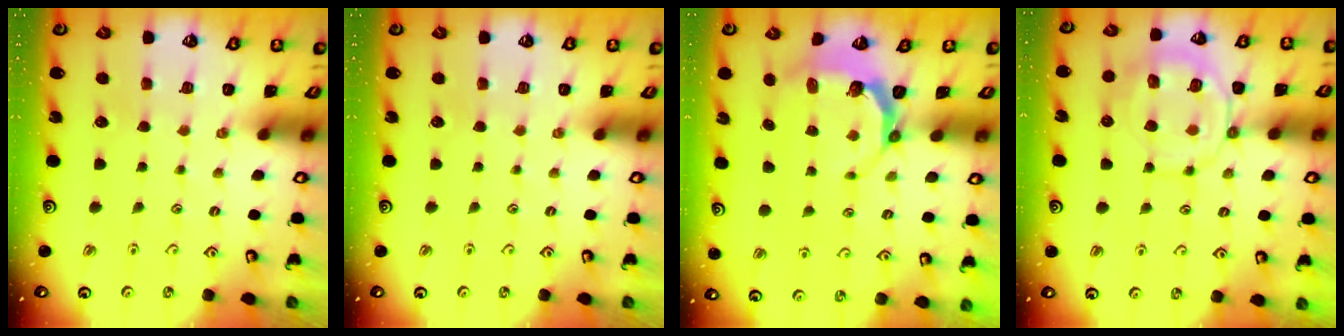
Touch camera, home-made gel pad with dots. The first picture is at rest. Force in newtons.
{"total": 0.0}
{"total": 5.6, "press": 4.5, "slide": 3.3}
{"total": 10.2, "press": 10.1, "slide": 1.3}